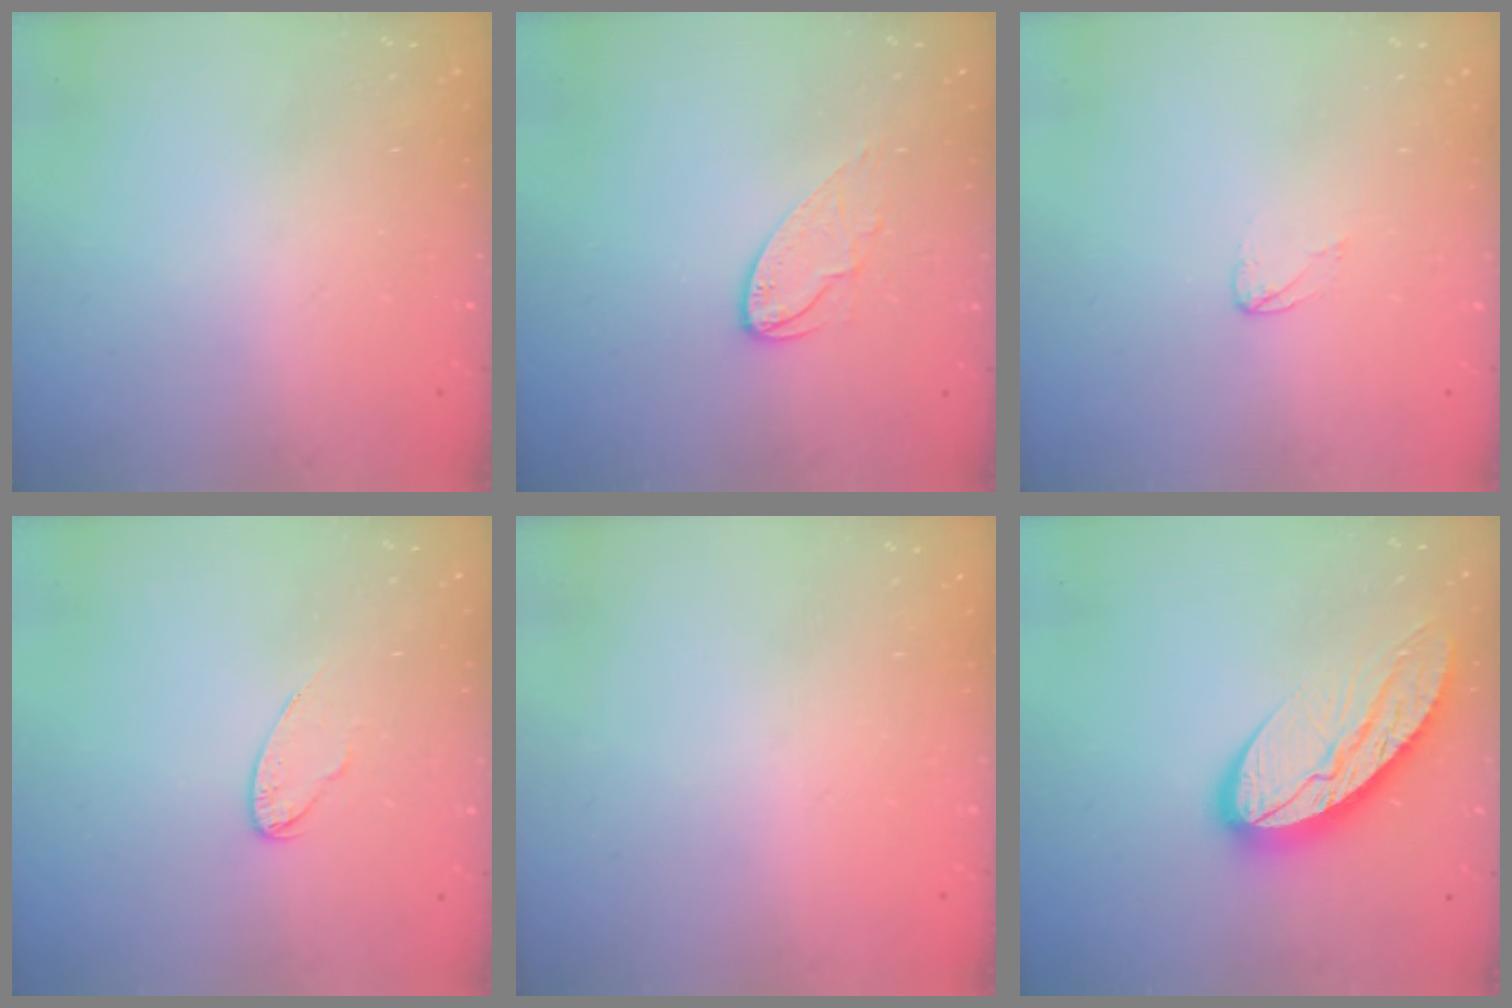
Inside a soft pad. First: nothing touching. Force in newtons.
{"total": 7.2, "press": 7.2, "slide": 0.2}
{"total": 2.7, "press": 2.7, "slide": 0.2}
{"total": 7.6, "press": 7.6, "slide": 0.3}
{"total": 0.0}
{"total": 13.2, "press": 13.2, "slide": 1.1}